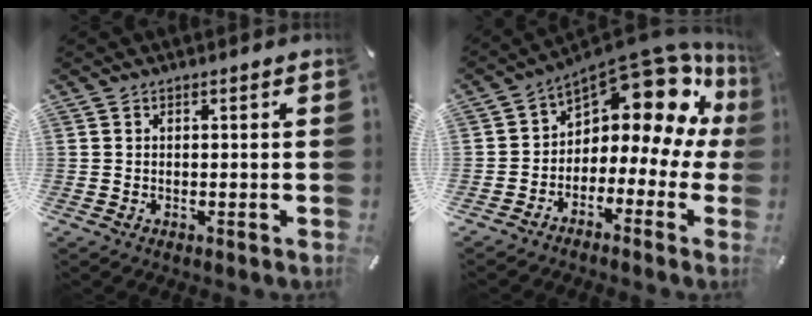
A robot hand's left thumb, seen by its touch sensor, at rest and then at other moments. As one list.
[{"total": 14.9, "force": [8.3, 7.5, 9.8], "torque": [-0.140, -0.075, 0.132]}]